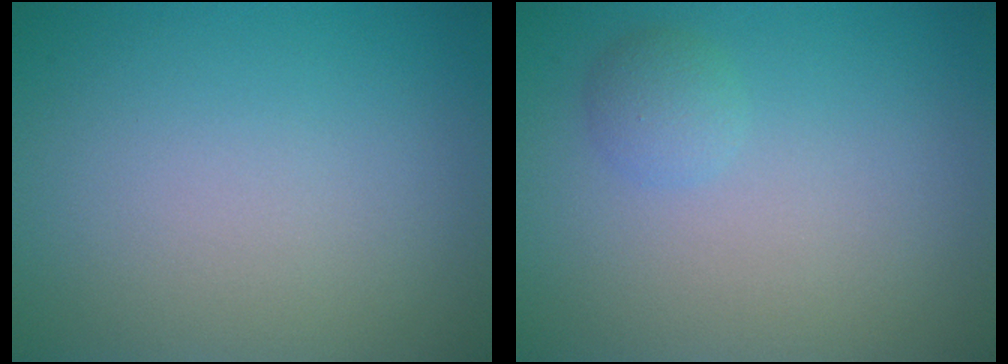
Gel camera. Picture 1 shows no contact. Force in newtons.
{"total": 1.3, "press": 1.3, "slide": 0.0}